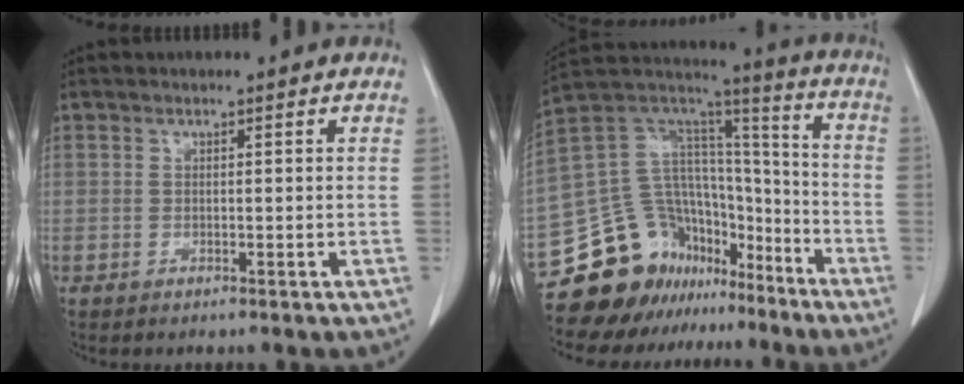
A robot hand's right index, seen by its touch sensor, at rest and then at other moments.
{"total": 18.9, "force": [-14.2, 10.8, 6.2], "torque": [-0.109, 0.086, -0.234]}